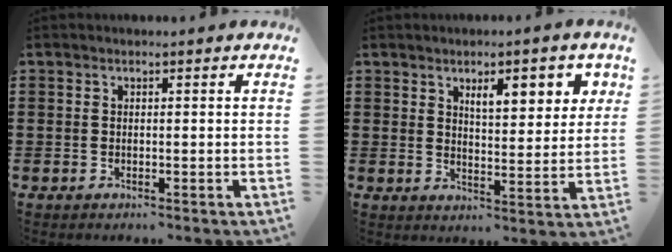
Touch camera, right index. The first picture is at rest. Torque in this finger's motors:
{"motor_torque": [0.40, 0.02, 0.34, 0.12]}